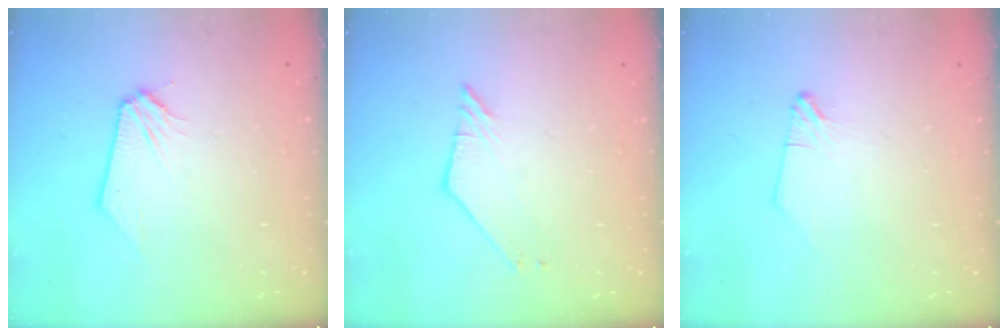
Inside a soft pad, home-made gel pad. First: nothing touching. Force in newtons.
{"total": 2.2, "press": 2.2, "slide": 0.4}
{"total": 1.0, "press": 1.0, "slide": 0.1}